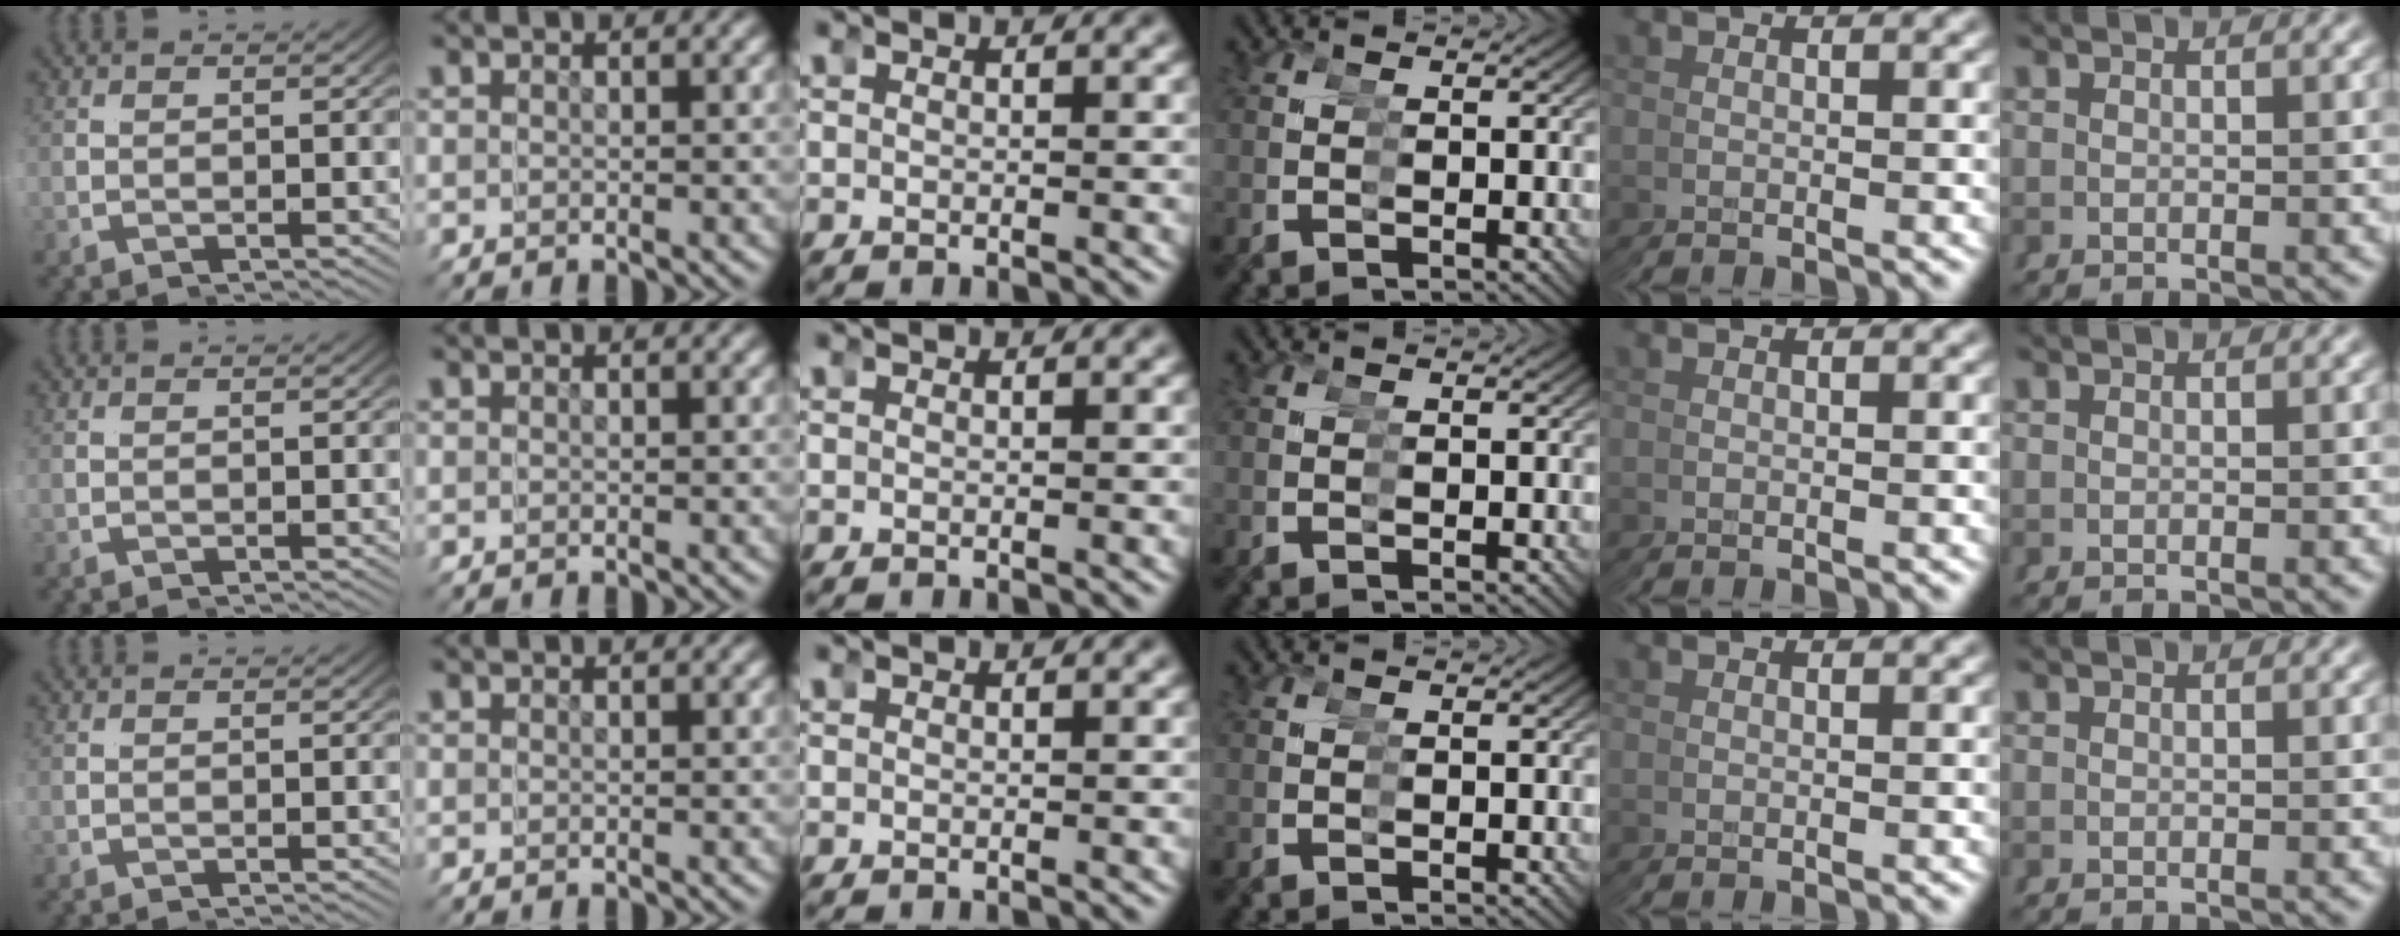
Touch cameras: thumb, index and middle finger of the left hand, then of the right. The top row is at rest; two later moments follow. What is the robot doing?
{"motion": "reach", "object": "toy banana"}